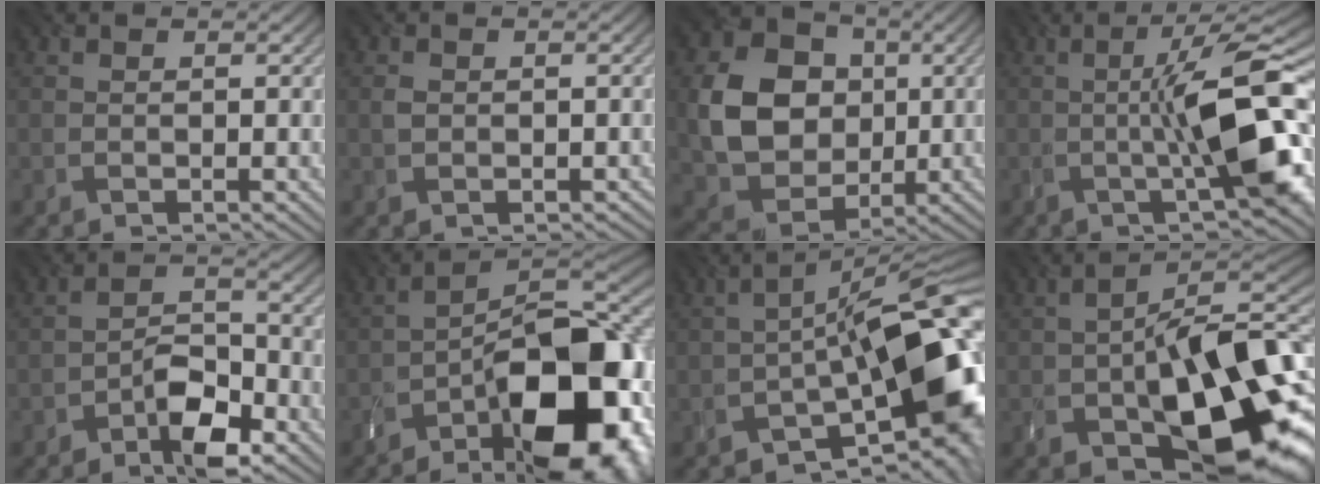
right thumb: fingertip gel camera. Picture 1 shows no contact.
{"total": 1.2, "force": [-0.1, 1.0, 0.7], "torque": [-0.018, -0.003, -0.003]}
{"total": 12.2, "force": [0.7, 10.0, 6.9], "torque": [-0.157, -0.001, 0.010]}
{"total": 13.0, "force": [-1.5, 2.4, 12.6], "torque": [-0.188, 0.015, -0.030]}
{"total": 7.6, "force": [-4.2, 3.3, 5.3], "torque": [-0.083, 0.009, -0.082]}
{"total": 18.4, "force": [-8.9, 8.0, 14.0], "torque": [-0.189, 0.000, -0.156]}
{"total": 14.0, "force": [-4.9, 5.3, 12.0], "torque": [-0.169, 0.002, -0.086]}
{"total": 18.1, "force": [-5.6, 9.4, 14.4], "torque": [-0.194, -0.024, -0.089]}